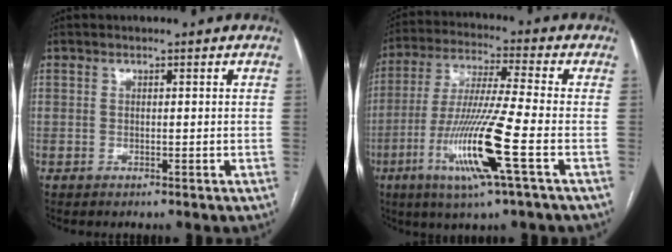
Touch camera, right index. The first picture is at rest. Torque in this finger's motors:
{"motor_torque": [2.09, -0.05, 1.05, 0.21]}